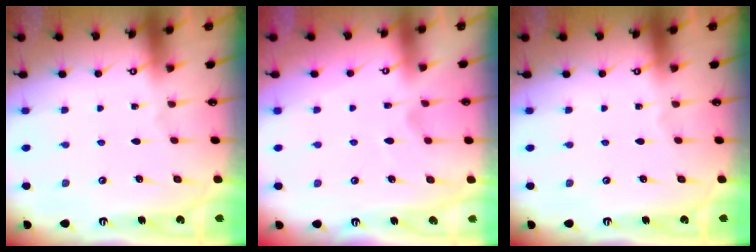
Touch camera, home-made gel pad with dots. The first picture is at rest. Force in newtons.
{"total": 1.1, "press": 0.2, "slide": 1.1}
{"total": 0.0}